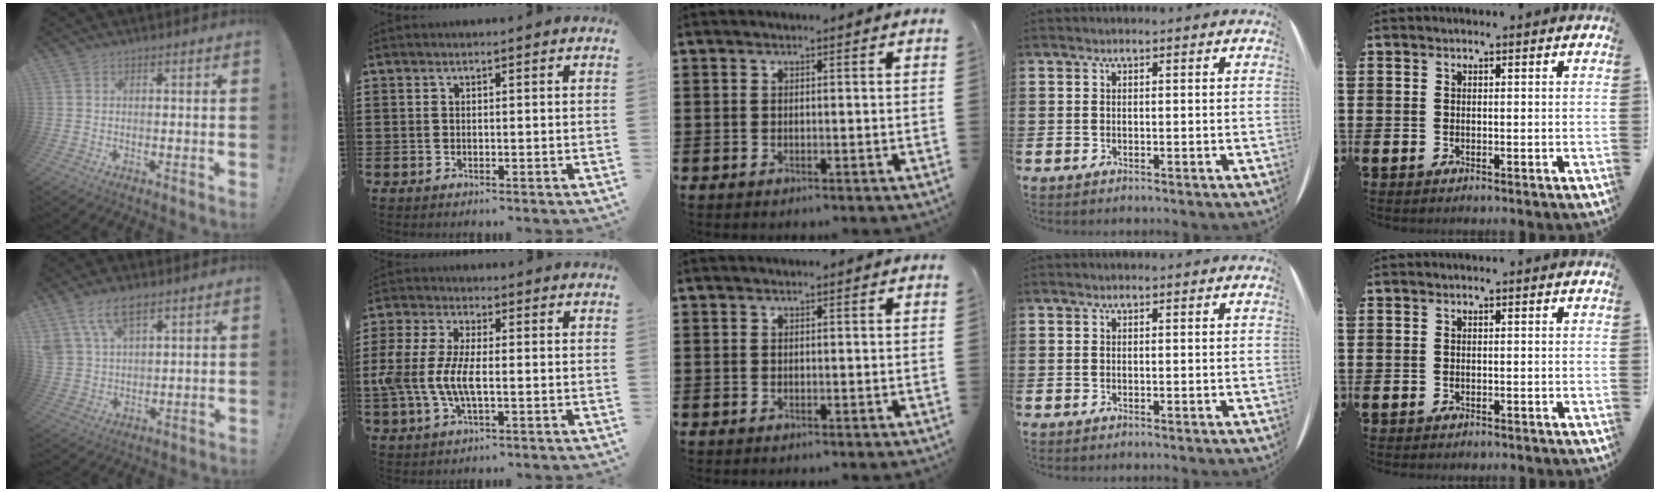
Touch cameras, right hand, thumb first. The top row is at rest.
{"thumb": {"total": 9.7, "force": [5.9, 5.1, 5.8], "torque": [-0.107, -0.015, 0.116]}, "index": {"total": 7.0, "force": [-1.3, 3.1, 6.1], "torque": [-0.149, -0.006, -0.034]}}